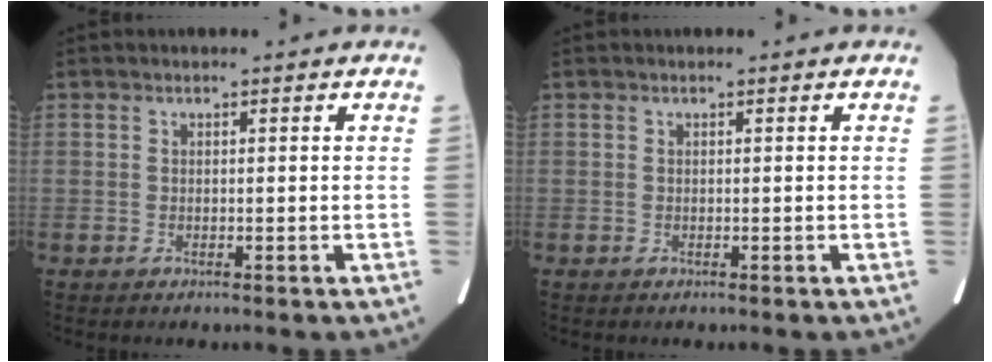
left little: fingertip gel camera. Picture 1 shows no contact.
{"total": 0.0}